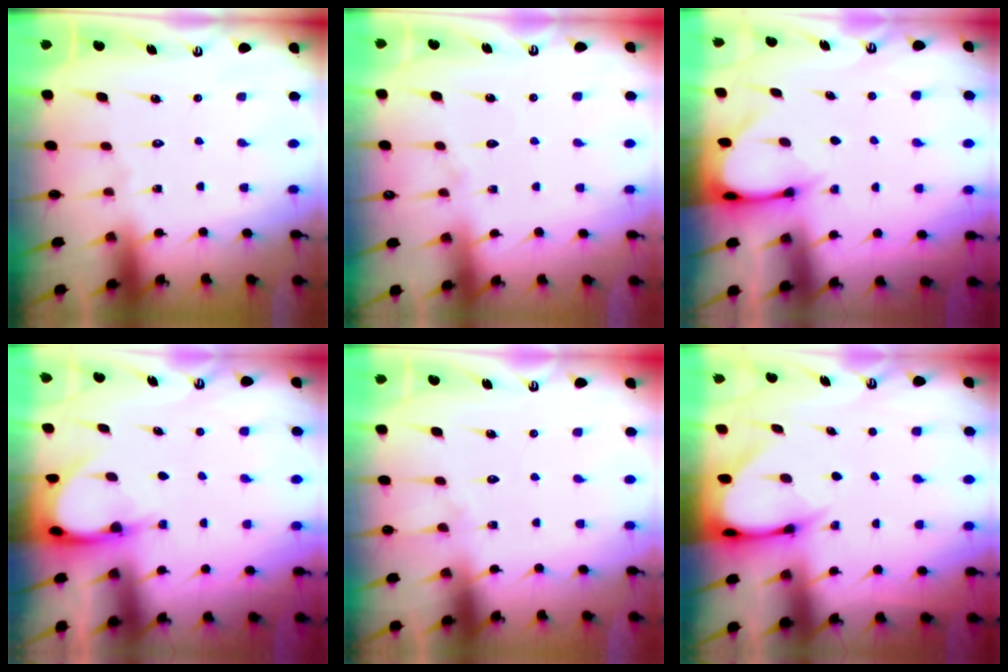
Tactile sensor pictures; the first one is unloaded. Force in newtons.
{"total": 4.1, "press": 4.0, "slide": 0.6}
{"total": 3.0, "press": 3.0, "slide": 0.2}
{"total": 3.8, "press": 3.8, "slide": 0.3}
{"total": 5.0, "press": 5.0, "slide": 0.6}
{"total": 3.6, "press": 3.6, "slide": 0.2}